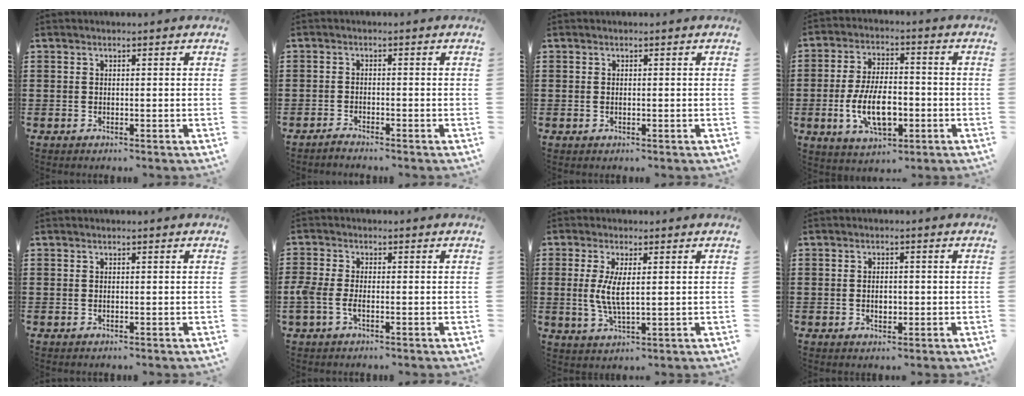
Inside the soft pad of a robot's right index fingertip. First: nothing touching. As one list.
[{"total": 1.2, "force": [-1.2, -0.1, 0.0], "torque": [-0.002, 0.006, -0.024]}, {"total": 0.0}, {"total": 9.7, "force": [-2.5, 4.7, 8.1], "torque": [-0.167, -0.007, -0.049]}, {"total": 0.0}, {"total": 2.9, "force": [-1.1, 1.2, 2.4], "torque": [-0.055, -0.001, -0.024]}, {"total": 5.3, "force": [0.6, 1.9, 4.9], "torque": [-0.108, 0.000, 0.004]}, {"total": 2.4, "force": [-0.3, 1.3, 2.0], "torque": [-0.029, 0.001, -0.007]}]